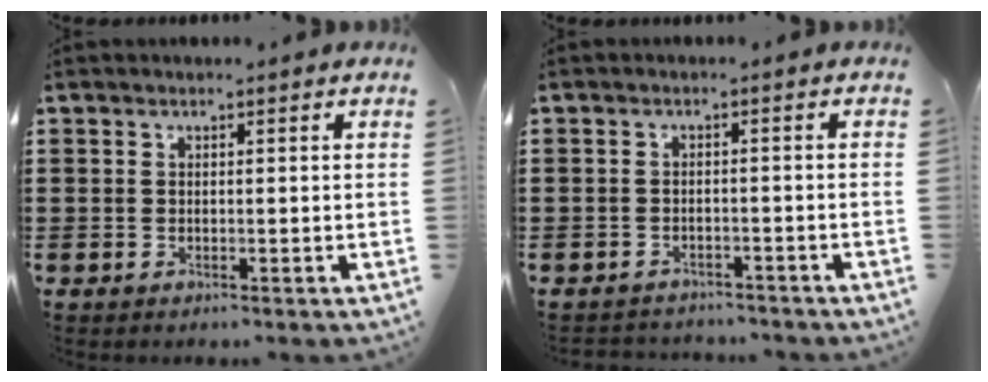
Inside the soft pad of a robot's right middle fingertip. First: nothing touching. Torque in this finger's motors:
{"motor_torque": [0.00, 0.00, 0.00, 0.01]}